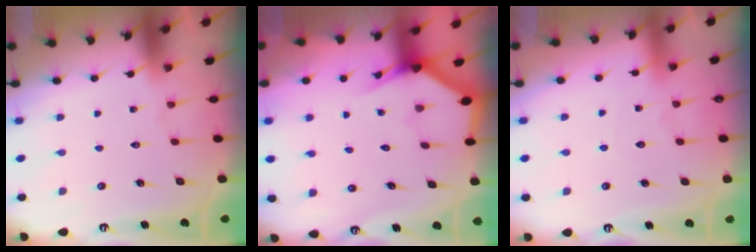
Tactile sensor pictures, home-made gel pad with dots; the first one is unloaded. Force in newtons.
{"total": 2.7, "press": 2.7, "slide": 0.1}
{"total": 3.7, "press": 3.7, "slide": 0.6}